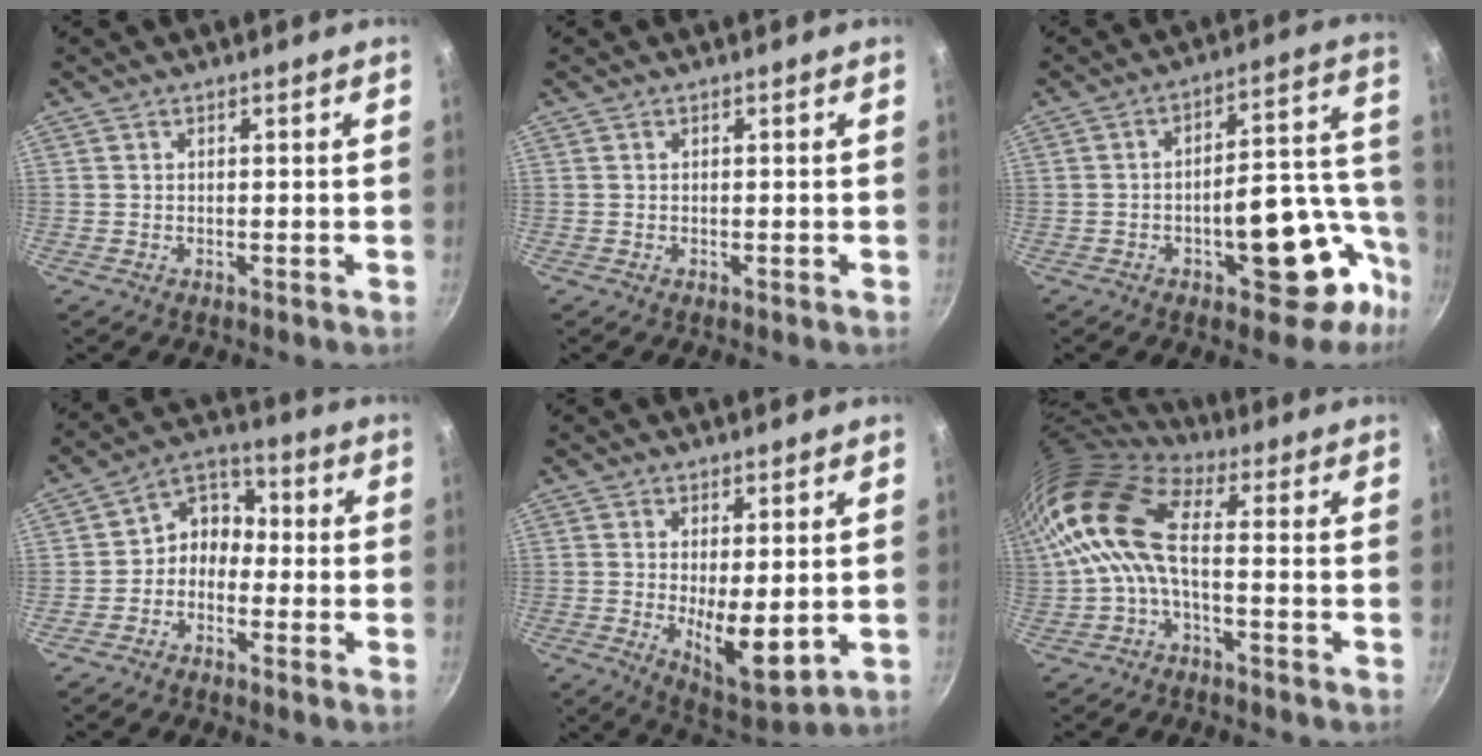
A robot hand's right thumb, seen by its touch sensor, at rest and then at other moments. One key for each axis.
{"total": 0.0}
{"total": 19.1, "fx": -7.3, "fy": 9.2, "fz": 15.1, "tx": -0.124, "ty": 0.064, "tz": -0.089}
{"total": 6.9, "fx": -1.8, "fy": 5.6, "fz": 3.6, "tx": -0.028, "ty": 0.043, "tz": -0.054}
{"total": 9.6, "fx": -0.2, "fy": 3.6, "fz": 8.9, "tx": -0.125, "ty": -0.029, "tz": 0.013}
{"total": 11.7, "fx": -0.3, "fy": 5.1, "fz": 10.5, "tx": -0.213, "ty": 0.023, "tz": -0.020}